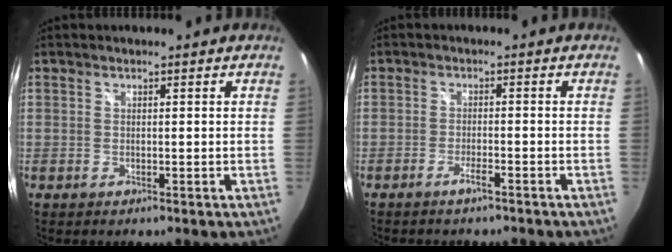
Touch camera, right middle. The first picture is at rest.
{"total": 2.3, "force": [-2.0, 0.2, 1.1], "torque": [-0.033, 0.002, -0.036]}